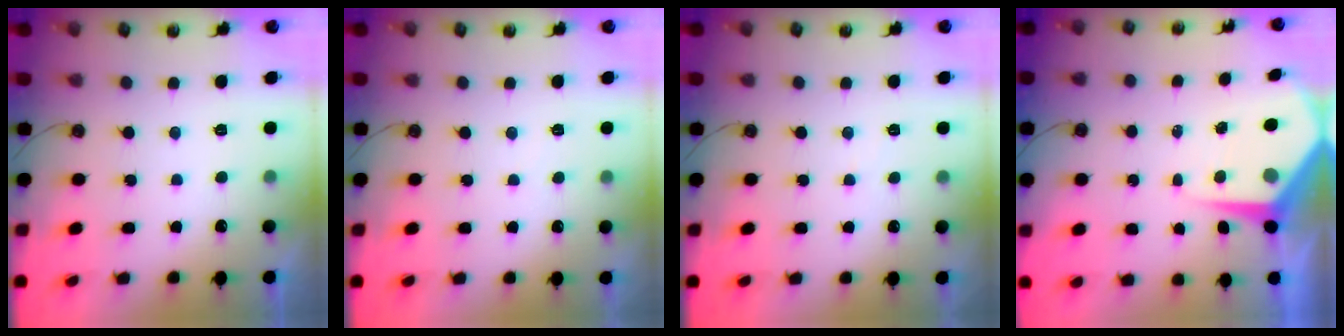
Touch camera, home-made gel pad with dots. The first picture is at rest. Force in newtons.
{"total": 2.6, "press": 2.6, "slide": 0.4}
{"total": 3.4, "press": 3.4, "slide": 0.7}
{"total": 7.0, "press": 6.9, "slide": 0.6}